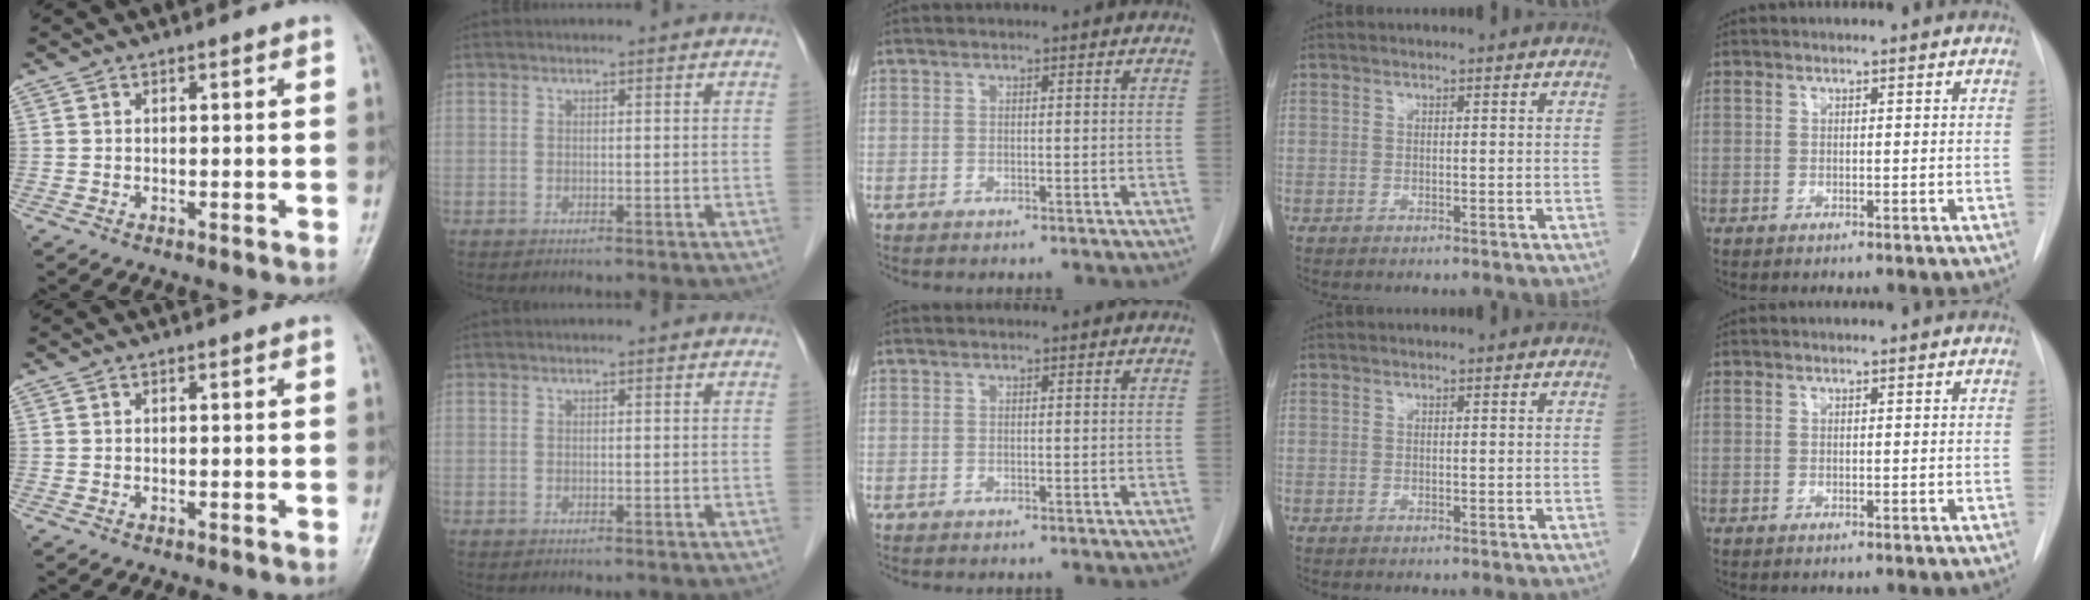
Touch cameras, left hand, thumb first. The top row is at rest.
{}